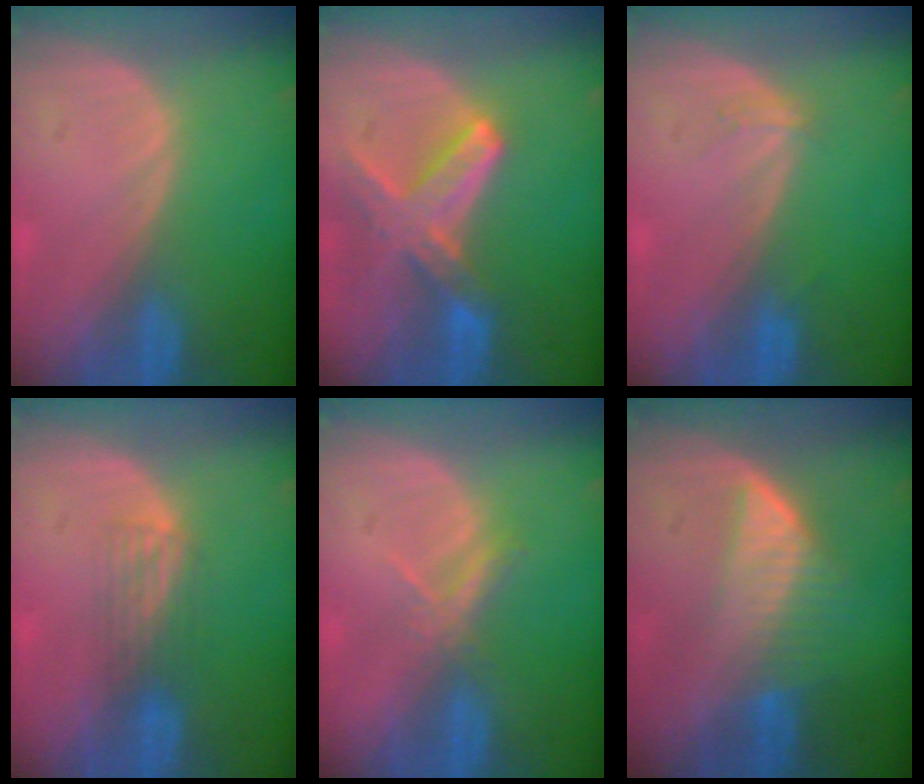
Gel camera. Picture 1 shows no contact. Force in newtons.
{"total": 8.2, "press": 7.2, "slide": 3.9}
{"total": 1.1, "press": 1.1, "slide": 0.1}
{"total": 2.9, "press": 2.6, "slide": 1.2}
{"total": 2.6, "press": 2.5, "slide": 0.9}
{"total": 6.9, "press": 6.0, "slide": 3.3}